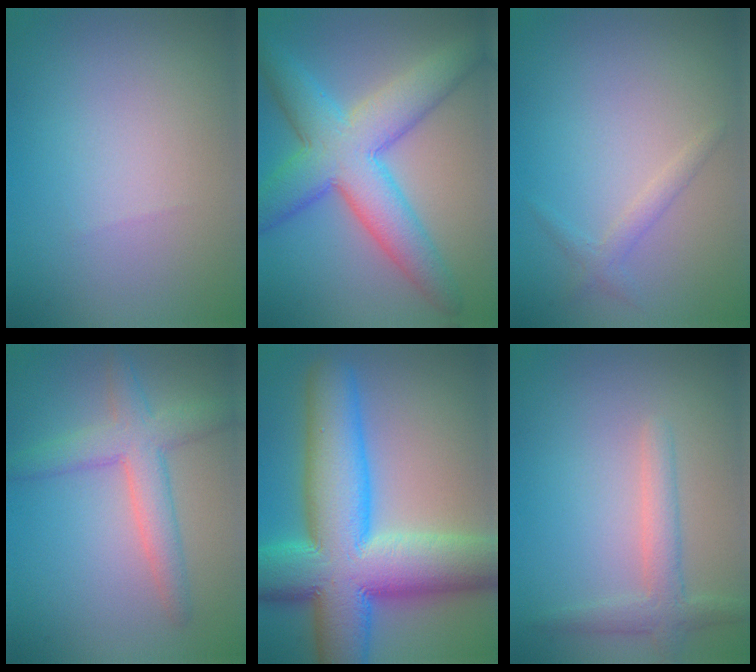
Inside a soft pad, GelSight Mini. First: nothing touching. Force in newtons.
{"total": 7.3, "press": 7.3, "slide": 0.4}
{"total": 1.3, "press": 1.3, "slide": 0.0}
{"total": 4.3, "press": 4.3, "slide": 0.2}
{"total": 15.0, "press": 14.9, "slide": 0.3}
{"total": 2.6, "press": 2.6, "slide": 0.2}